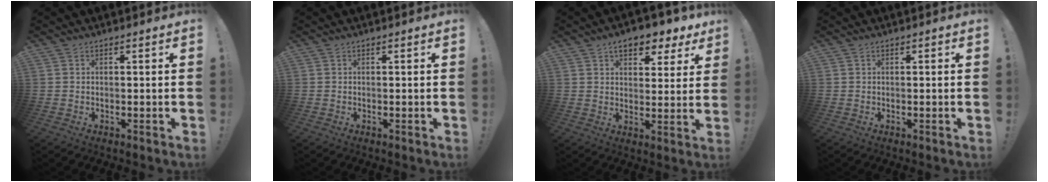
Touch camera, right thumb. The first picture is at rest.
{"total": 0.0}
{"total": 8.7, "force": [5.5, 4.4, 5.2], "torque": [-0.064, -0.033, 0.095]}
{"total": 0.0}